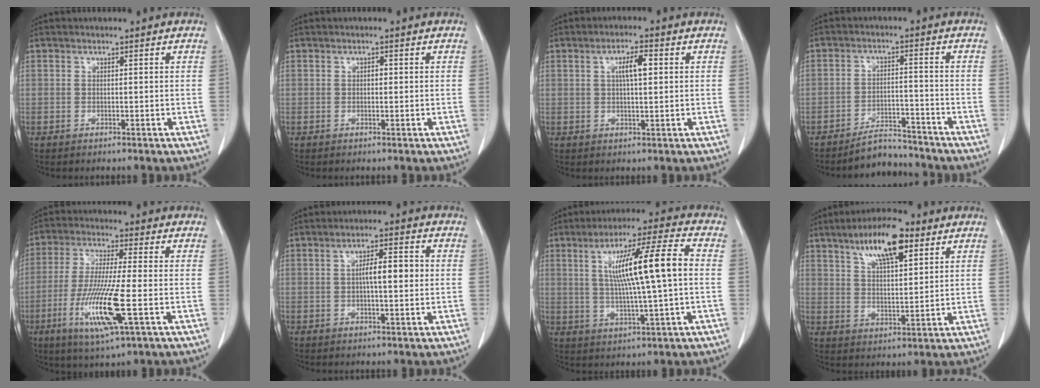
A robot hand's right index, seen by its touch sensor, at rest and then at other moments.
{"total": 1.2, "force": [0.1, 0.7, 1.0], "torque": [-0.020, 0.002, 0.001]}
{"total": 4.8, "force": [1.1, 1.3, 4.5], "torque": [-0.084, 0.008, 0.021]}
{"total": 6.4, "force": [-6.0, 2.0, 1.1], "torque": [-0.020, 0.007, -0.097]}
{"total": 13.4, "force": [-4.1, 1.0, 12.7], "torque": [-0.258, -0.025, -0.077]}
{"total": 5.9, "force": [0.3, 1.6, 5.7], "torque": [-0.104, 0.014, 0.007]}
{"total": 13.9, "force": [1.5, 0.7, 13.8], "torque": [-0.236, 0.017, 0.029]}
{"total": 11.6, "force": [6.5, 3.4, 9.0], "torque": [-0.159, 0.009, 0.114]}